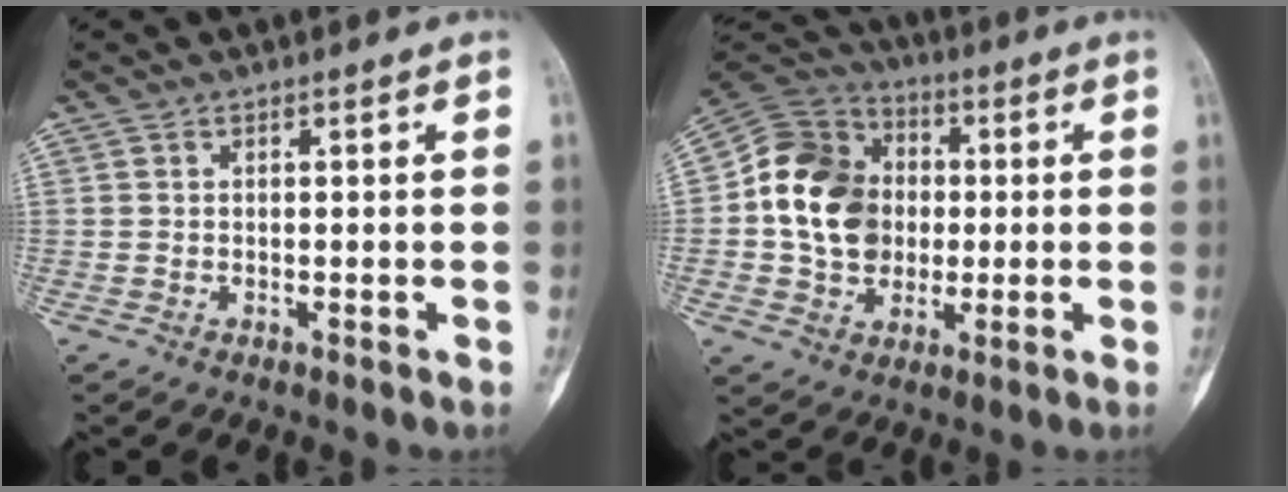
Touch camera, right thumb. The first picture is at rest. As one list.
[{"total": 16.0, "force": [0.1, 13.0, 9.4], "torque": [-0.144, 0.022, -0.003]}]